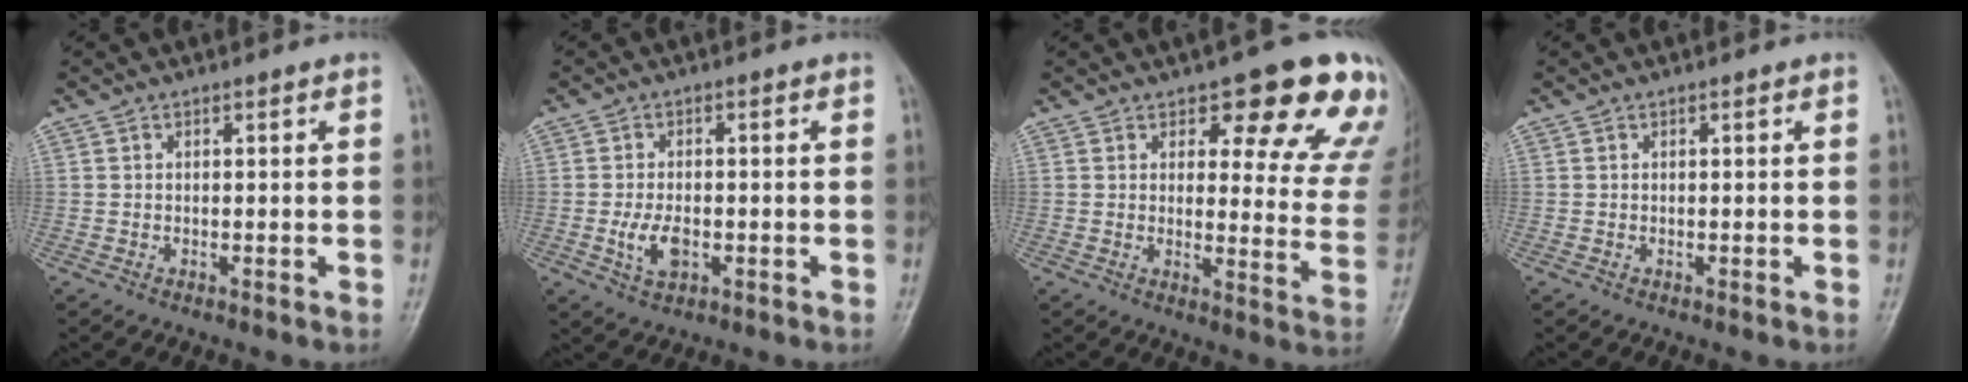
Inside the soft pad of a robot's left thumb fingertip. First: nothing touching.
{"total": 5.0, "force": [-1.3, 2.8, 3.9], "torque": [-0.075, 0.000, -0.020]}
{"total": 16.6, "force": [10.6, 6.3, 11.1], "torque": [-0.078, -0.053, 0.114]}
{"total": 0.0}